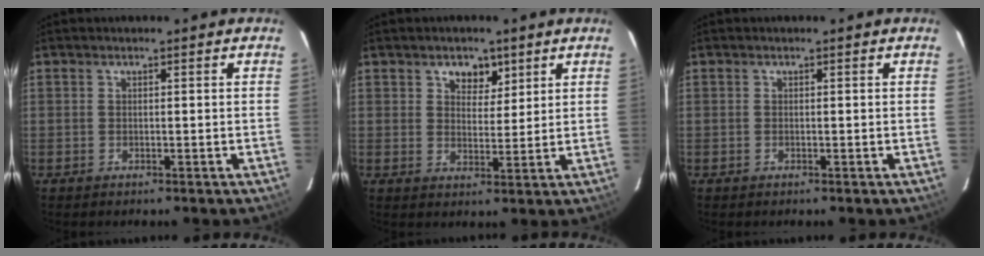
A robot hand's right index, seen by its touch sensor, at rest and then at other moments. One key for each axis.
{"total": 4.6, "fx": 2.7, "fy": 3.2, "fz": 1.9, "tx": -0.018, "ty": -0.004, "tz": 0.045}
{"total": 0.0}